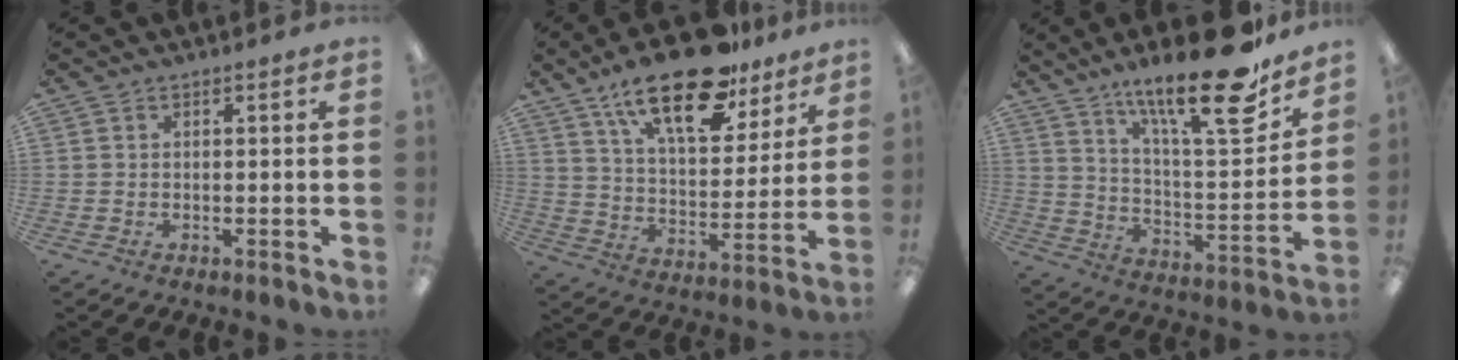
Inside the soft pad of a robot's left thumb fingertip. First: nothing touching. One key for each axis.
{"total": 20.8, "fx": 14.4, "fy": 8.5, "fz": 12.3, "tx": -0.201, "ty": -0.073, "tz": 0.244}
{"total": 22.9, "fx": 16.7, "fy": 4.9, "fz": 14.9, "tx": -0.234, "ty": -0.113, "tz": 0.267}